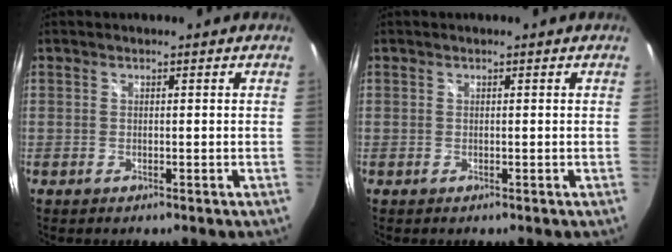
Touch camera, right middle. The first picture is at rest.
{"total": 0.0}